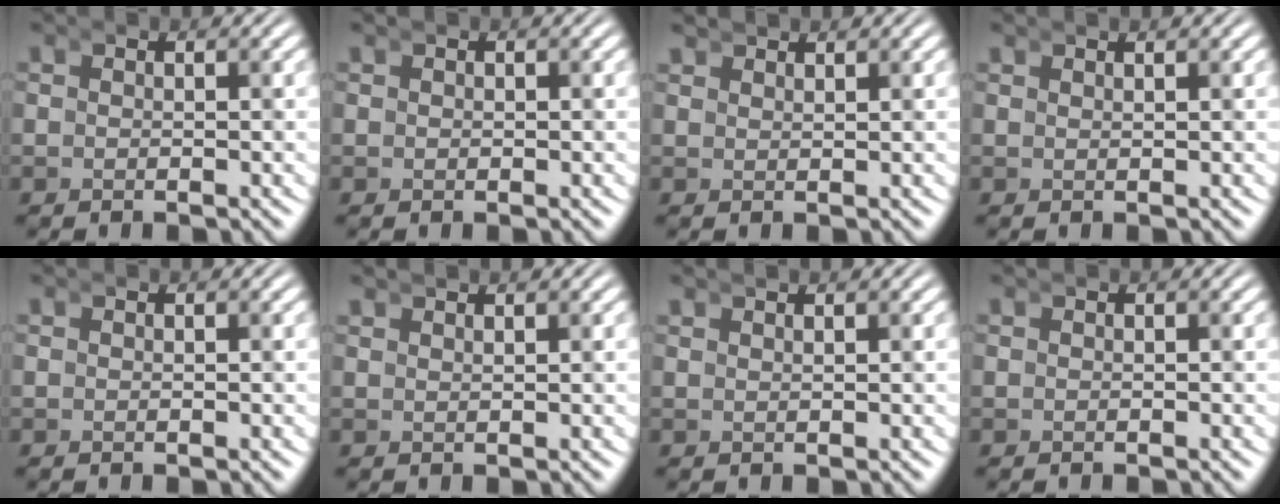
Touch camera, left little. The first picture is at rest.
{"total": 0.5, "force": [0.3, 0.3, 0.2], "torque": [-0.008, -0.001, 0.008]}
{"total": 1.6, "force": [1.6, -0.1, 0.1], "torque": [-0.006, -0.001, 0.030]}
{"total": 0.9, "force": [0.9, 0.0, 0.2], "torque": [-0.002, 0.000, 0.015]}
{"total": 0.0}
{"total": 1.3, "force": [1.3, -0.2, 0.1], "torque": [-0.001, 0.002, 0.023]}
{"total": 1.3, "force": [1.2, 0.0, 0.4], "torque": [0.000, 0.005, 0.019]}
{"total": 0.0}